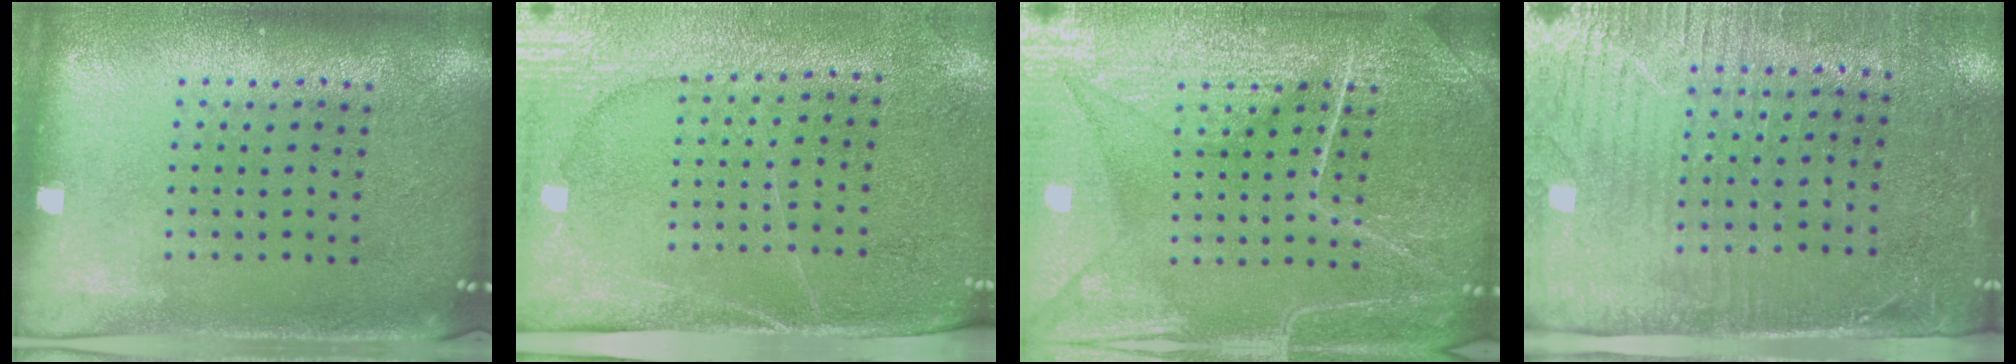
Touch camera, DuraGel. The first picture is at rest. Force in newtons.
{"total": 2.9, "press": 2.7, "slide": 1.2}
{"total": 7.1, "press": 7.1, "slide": 1.0}
{"total": 3.4, "press": 2.9, "slide": 1.7}